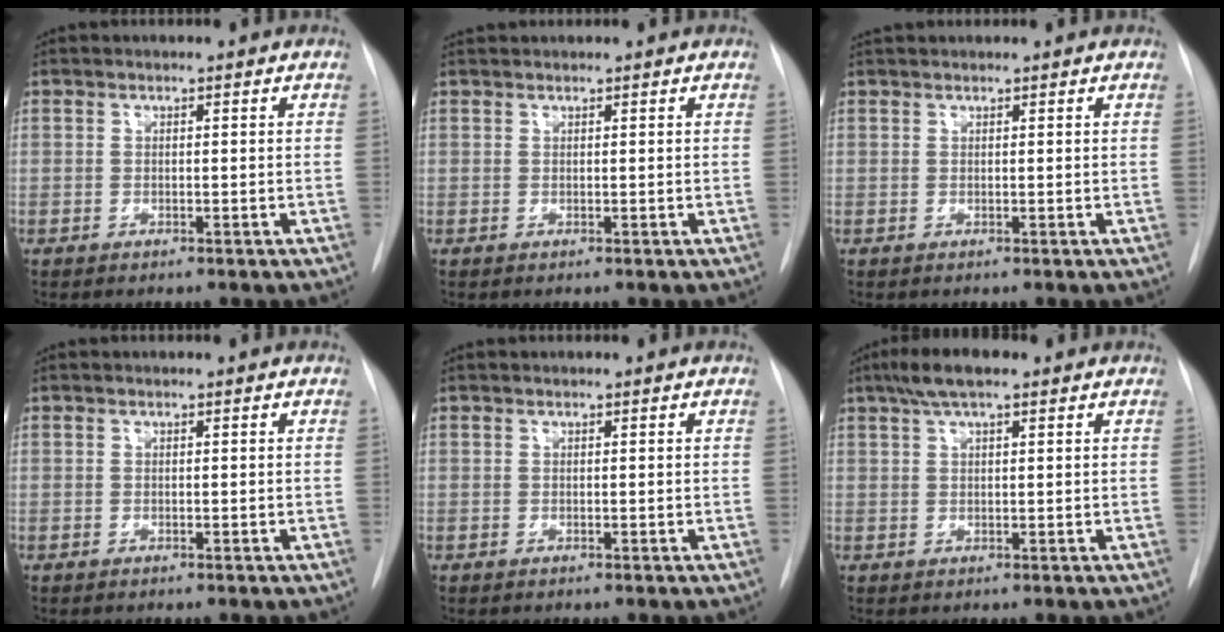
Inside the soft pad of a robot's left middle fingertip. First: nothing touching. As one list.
[{"total": 1.4, "force": [1.4, 0.1, 0.3], "torque": [-0.007, 0.024, 0.028]}, {"total": 2.0, "force": [1.9, 0.2, 0.7], "torque": [-0.009, 0.028, 0.034]}, {"total": 0.0}, {"total": 0.0}, {"total": 5.5, "force": [3.6, 1.2, 4.0], "torque": [-0.079, 0.022, 0.061]}]